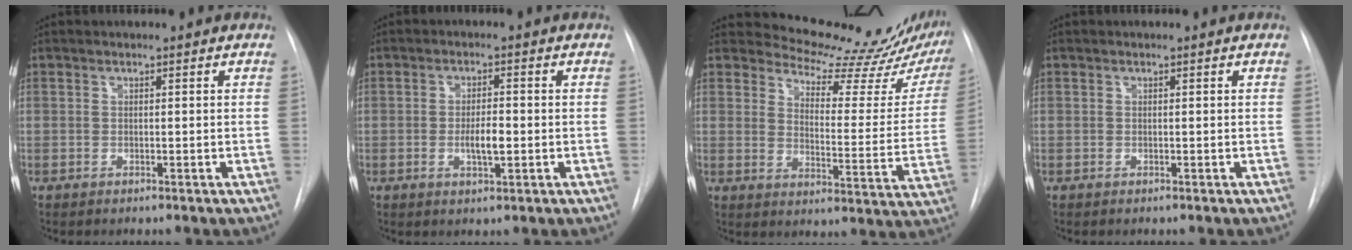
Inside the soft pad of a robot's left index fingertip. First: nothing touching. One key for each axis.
{"total": 3.8, "fx": -1.1, "fy": 1.0, "fz": 3.5, "tx": -0.061, "ty": -0.006, "tz": -0.016}
{"total": 17.8, "fx": 17.0, "fy": 3.1, "fz": 4.4, "tx": -0.048, "ty": -0.094, "tz": 0.194}
{"total": 0.0}